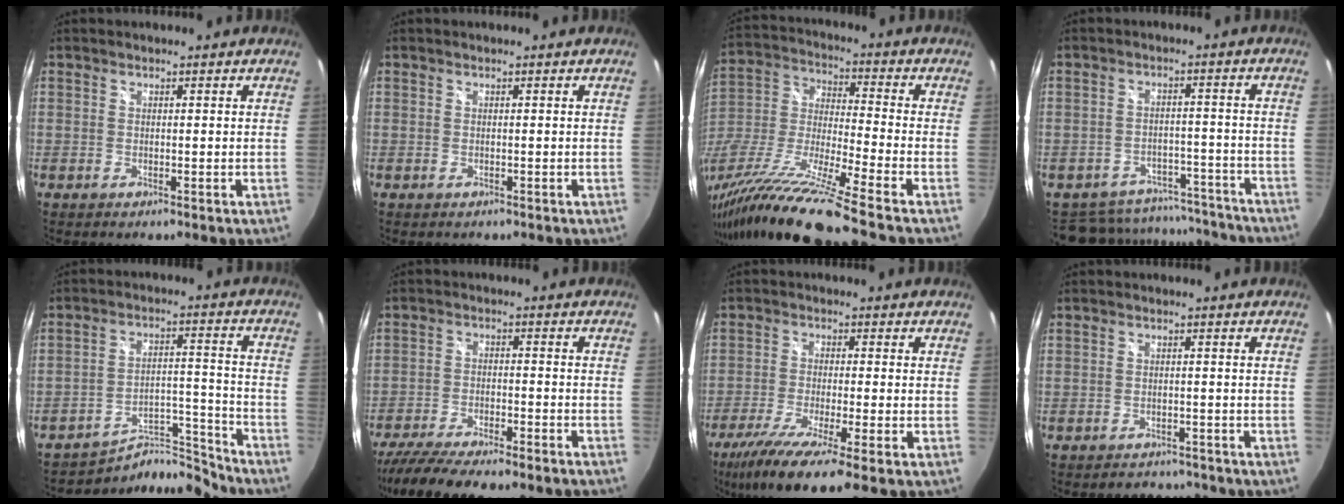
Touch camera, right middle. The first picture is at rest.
{"total": 0.6, "force": [-0.3, 0.5, 0.1], "torque": [-0.003, -0.002, -0.004]}
{"total": 22.2, "force": [-16.9, -1.0, 14.4], "torque": [-0.259, -0.056, -0.311]}
{"total": 14.7, "force": [-12.6, 6.8, 3.2], "torque": [-0.076, 0.031, -0.151]}
{"total": 9.5, "force": [-9.2, 2.4, 0.5], "torque": [-0.009, 0.047, -0.141]}
{"total": 15.9, "force": [-13.7, 1.8, 7.8], "torque": [-0.160, -0.036, -0.214]}
{"total": 11.5, "force": [-7.8, 0.4, 8.4], "torque": [-0.183, -0.048, -0.140]}
{"total": 4.8, "force": [-4.3, 2.1, 0.3], "torque": [-0.008, 0.009, -0.057]}